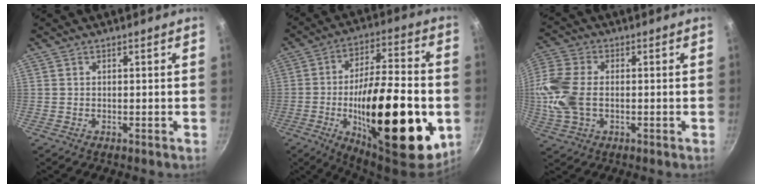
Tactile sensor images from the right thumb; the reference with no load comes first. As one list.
[{"total": 31.0, "force": [-7.2, 11.7, 27.8], "torque": [-0.396, 0.017, -0.103]}, {"total": 12.5, "force": [-0.7, 8.2, 9.4], "torque": [-0.205, 0.013, -0.023]}]